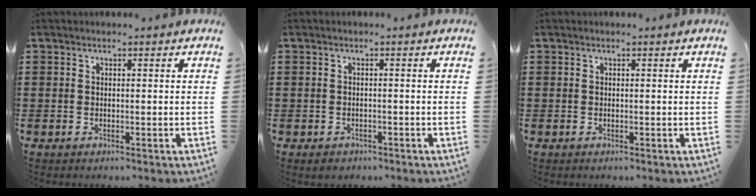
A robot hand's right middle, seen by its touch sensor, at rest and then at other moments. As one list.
[{"total": 0.8, "force": [-0.7, 0.5, 0.1], "torque": [-0.003, 0.000, -0.016]}, {"total": 0.0}]